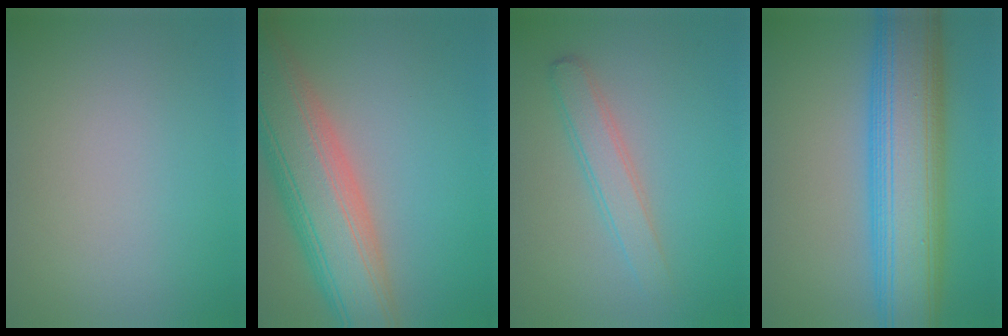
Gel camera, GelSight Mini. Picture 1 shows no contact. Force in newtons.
{"total": 10.8, "press": 10.7, "slide": 0.6}
{"total": 2.5, "press": 2.5, "slide": 0.1}
{"total": 11.4, "press": 11.4, "slide": 0.1}